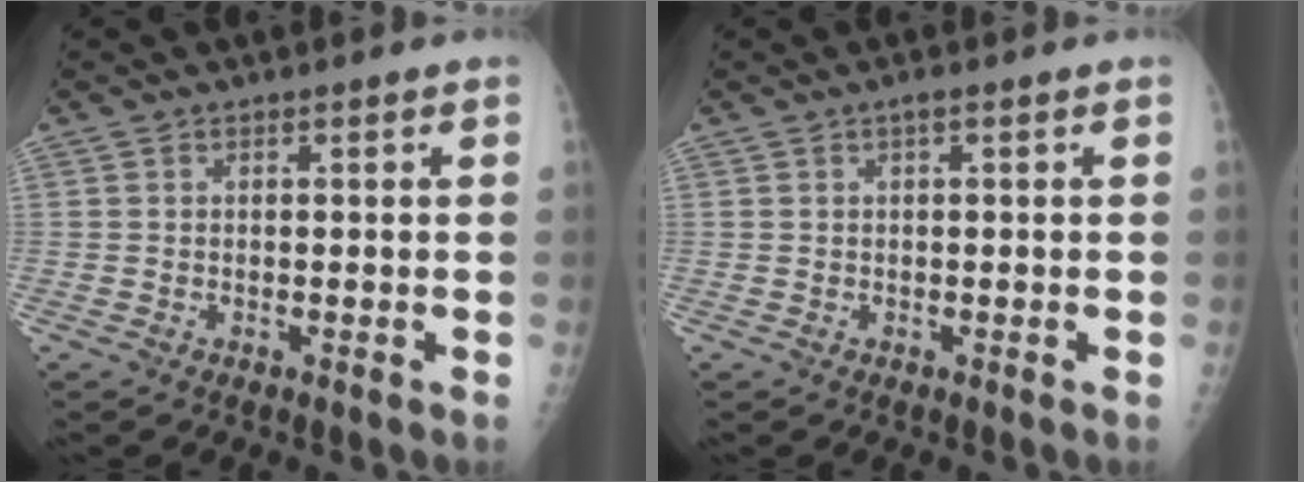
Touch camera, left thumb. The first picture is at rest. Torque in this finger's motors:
{"motor_torque": [0.00, 0.00, 0.13, 0.12, 0.04]}